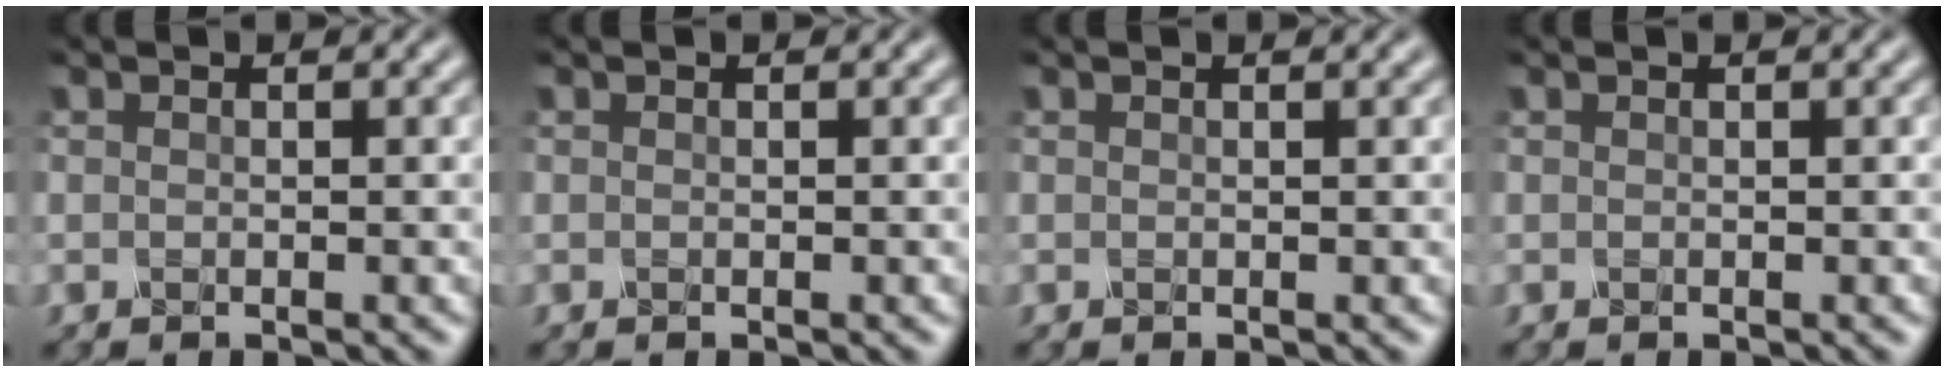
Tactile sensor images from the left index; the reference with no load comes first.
{"total": 0.0}
{"total": 0.7, "force": [0.5, 0.1, 0.4], "torque": [-0.007, 0.000, 0.004]}
{"total": 0.0}